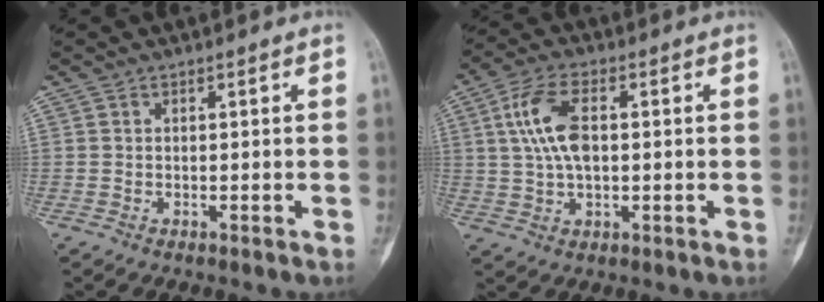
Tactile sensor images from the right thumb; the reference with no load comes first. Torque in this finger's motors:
{"motor_torque": [-0.07, 0.36, 0.46, -0.34, 0.06]}